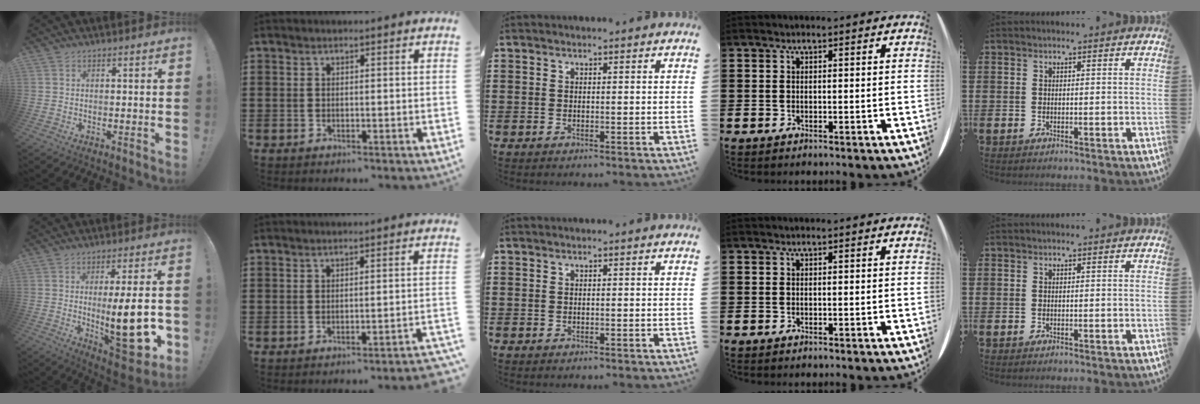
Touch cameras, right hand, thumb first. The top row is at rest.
{"thumb": {"total": 17.9, "force": [-1.3, 5.1, 17.1], "torque": [-0.239, -0.012, -0.011]}, "index": {"total": 1.6, "force": [-1.4, -0.5, 0.8], "torque": [-0.013, -0.004, -0.027]}}